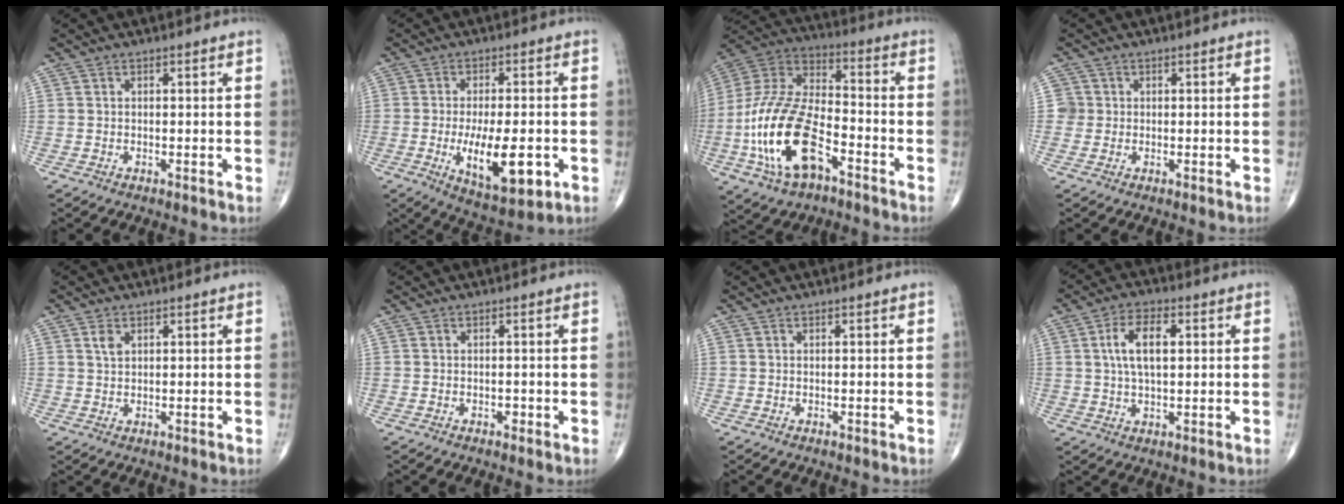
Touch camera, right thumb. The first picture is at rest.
{"total": 13.5, "force": [-3.5, 5.3, 11.9], "torque": [-0.182, -0.006, -0.043]}
{"total": 21.0, "force": [-7.9, 10.4, 16.5], "torque": [-0.338, 0.042, -0.144]}
{"total": 2.1, "force": [0.0, 2.1, -0.1], "torque": [0.018, 0.007, -0.004]}
{"total": 2.0, "force": [1.0, 1.2, 1.2], "torque": [-0.020, -0.002, 0.021]}
{"total": 0.8, "force": [-0.4, 0.6, 0.5], "torque": [-0.007, 0.001, -0.007]}
{"total": 0.0}
{"total": 8.0, "force": [1.6, 3.8, 6.8], "torque": [-0.124, 0.007, 0.027]}